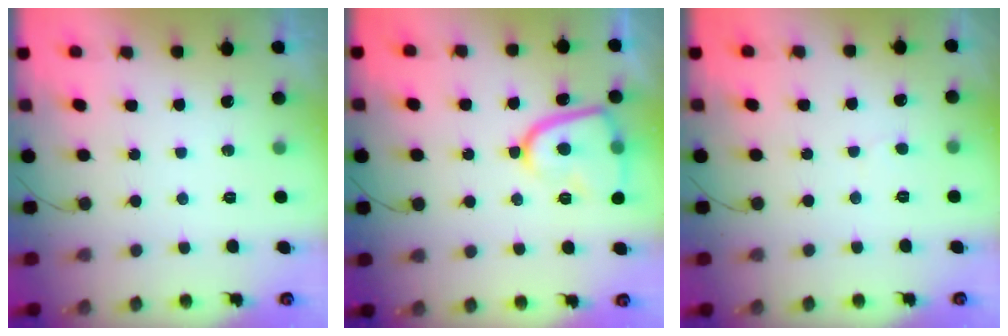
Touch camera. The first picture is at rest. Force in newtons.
{"total": 13.8, "press": 13.7, "slide": 1.4}
{"total": 2.6, "press": 2.6, "slide": 0.2}